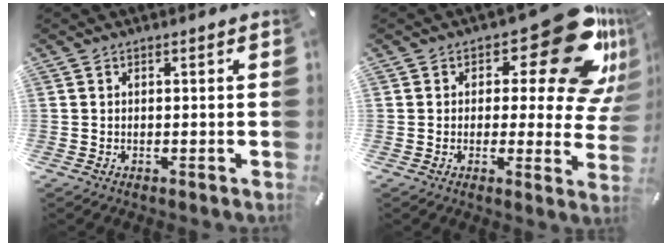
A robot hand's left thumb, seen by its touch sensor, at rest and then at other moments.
{"total": 21.7, "force": [10.9, 9.4, 16.2], "torque": [-0.193, -0.070, 0.178]}